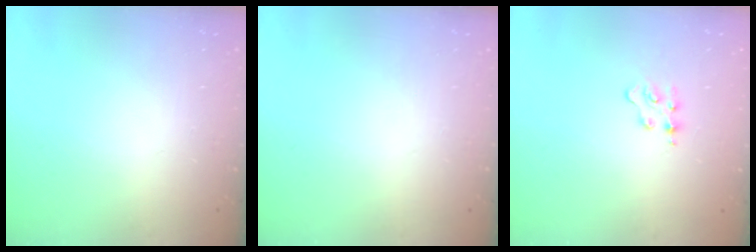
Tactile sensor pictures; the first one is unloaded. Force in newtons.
{"total": 0.0}
{"total": 2.2, "press": 2.2, "slide": 0.5}